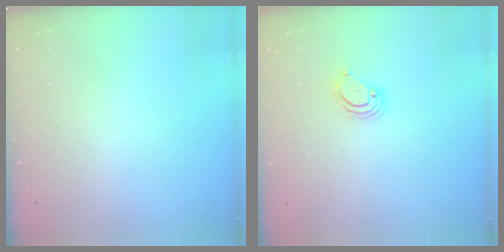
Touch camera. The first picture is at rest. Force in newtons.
{"total": 4.1, "press": 4.0, "slide": 0.3}